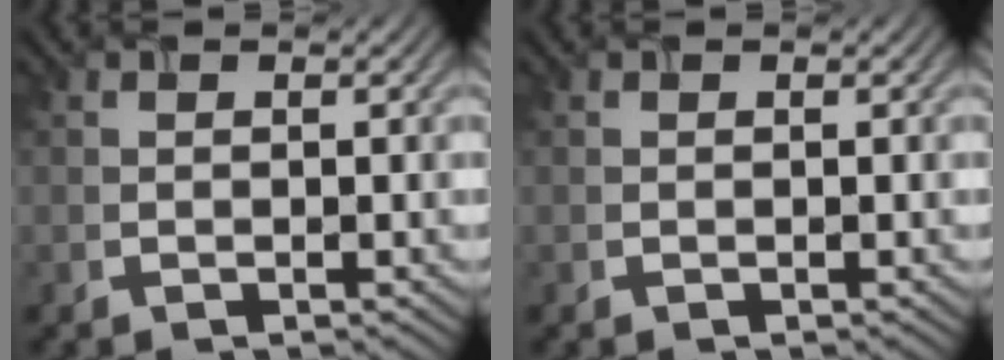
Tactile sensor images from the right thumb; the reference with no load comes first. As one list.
[{"total": 0.0}]